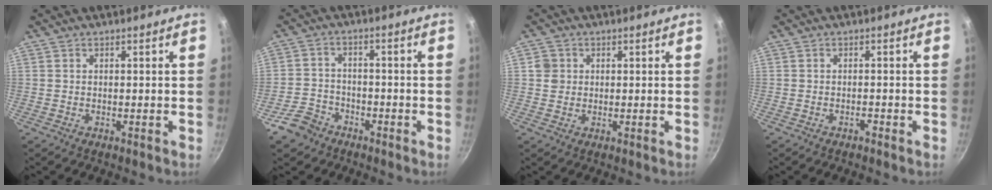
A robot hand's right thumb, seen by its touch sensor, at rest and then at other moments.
{"total": 5.7, "force": [-4.0, 3.9, 1.2], "torque": [-0.008, 0.020, -0.078]}
{"total": 2.9, "force": [0.6, 2.7, 0.7], "torque": [0.001, 0.001, 0.009]}
{"total": 0.7, "force": [-0.6, 0.2, 0.3], "torque": [-0.003, 0.004, -0.012]}